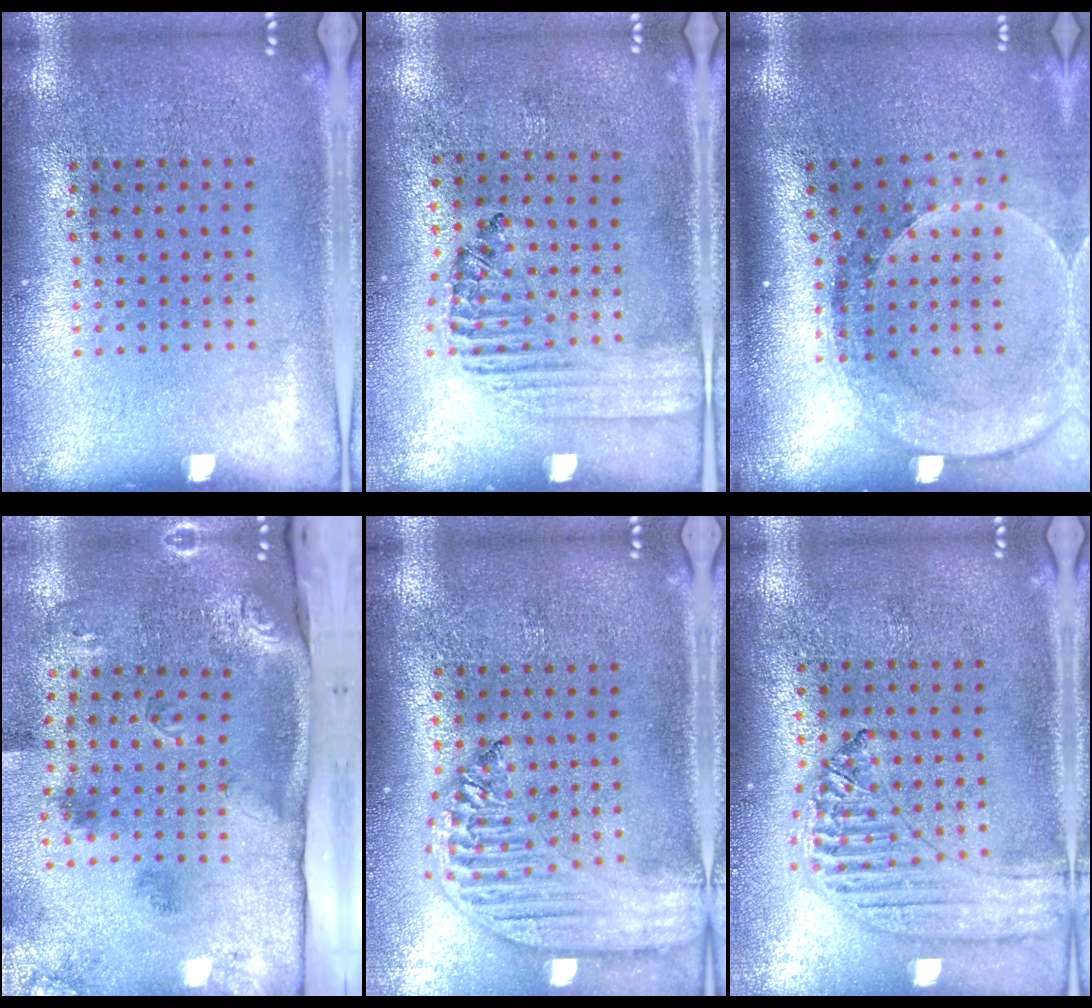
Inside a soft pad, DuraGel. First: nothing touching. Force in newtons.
{"total": 1.4, "press": 1.2, "slide": 0.7}
{"total": 2.6, "press": 2.0, "slide": 1.7}
{"total": 3.4, "press": 2.0, "slide": 2.7}
{"total": 2.5, "press": 2.1, "slide": 1.3}
{"total": 1.2, "press": 1.2, "slide": 0.1}